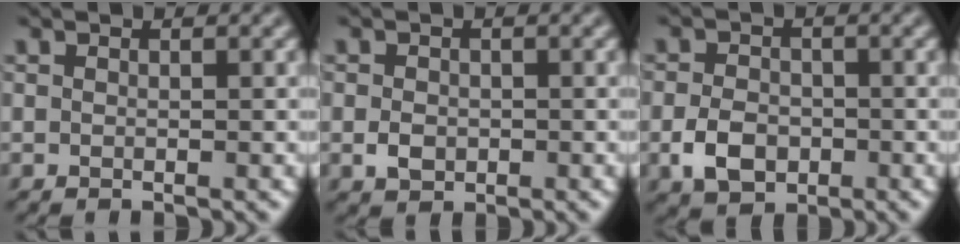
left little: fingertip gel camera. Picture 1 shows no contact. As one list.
[{"total": 1.8, "force": [-0.4, 1.4, 1.0], "torque": [-0.020, -0.003, -0.011]}, {"total": 3.7, "force": [-1.4, 2.7, 2.2], "torque": [-0.046, -0.002, -0.030]}]